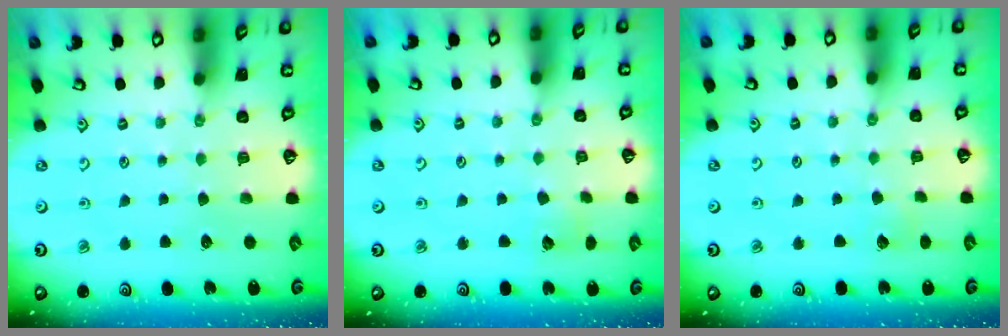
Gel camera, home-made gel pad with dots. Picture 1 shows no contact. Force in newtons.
{"total": 5.5, "press": 5.4, "slide": 0.6}
{"total": 2.7, "press": 2.7, "slide": 0.3}